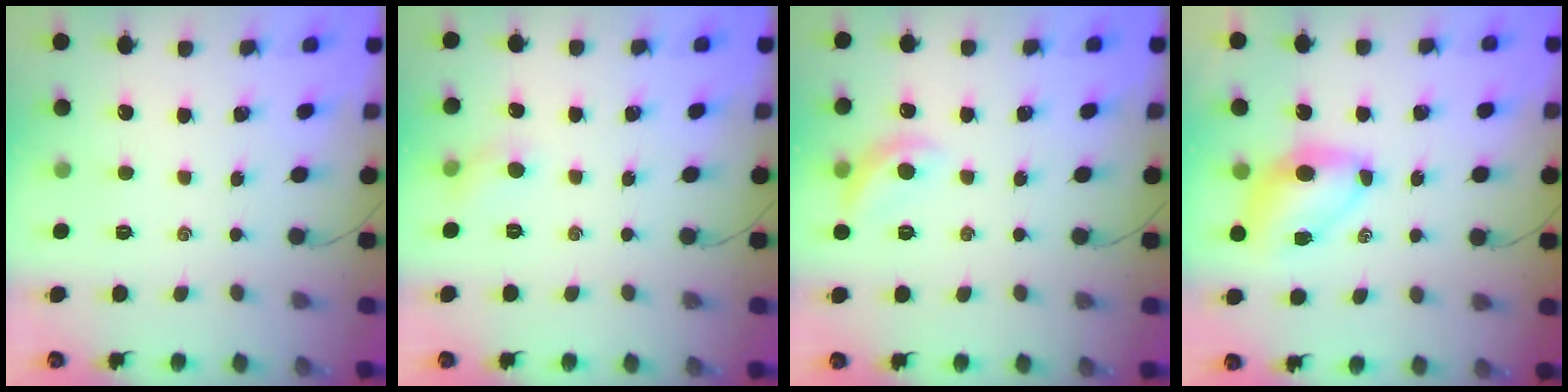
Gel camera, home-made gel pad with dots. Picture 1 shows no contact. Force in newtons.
{"total": 3.8, "press": 3.6, "slide": 1.4}
{"total": 8.4, "press": 8.3, "slide": 1.4}
{"total": 7.2, "press": 7.0, "slide": 1.4}